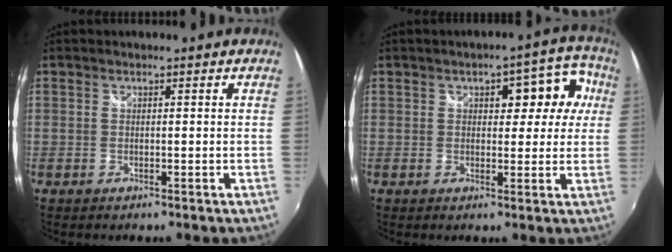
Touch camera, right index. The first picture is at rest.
{"total": 8.0, "force": [1.6, 4.6, 6.3], "torque": [-0.085, 0.027, 0.021]}